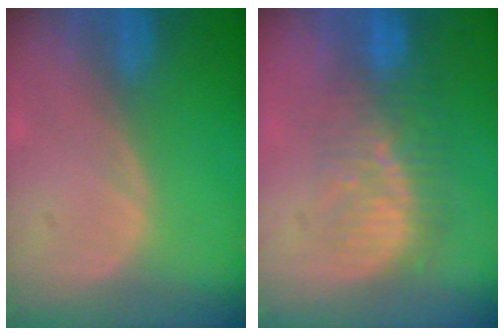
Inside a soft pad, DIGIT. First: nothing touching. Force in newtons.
{"total": 8.4, "press": 7.8, "slide": 3.0}